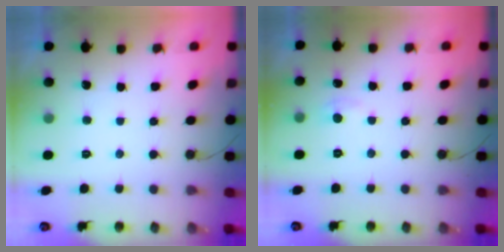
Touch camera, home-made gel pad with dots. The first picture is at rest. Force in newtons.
{"total": 2.5, "press": 2.4, "slide": 0.4}